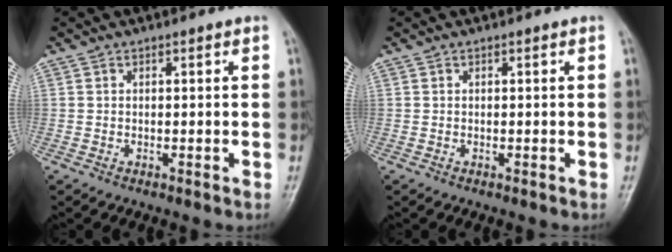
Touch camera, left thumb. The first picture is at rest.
{"total": 0.0}